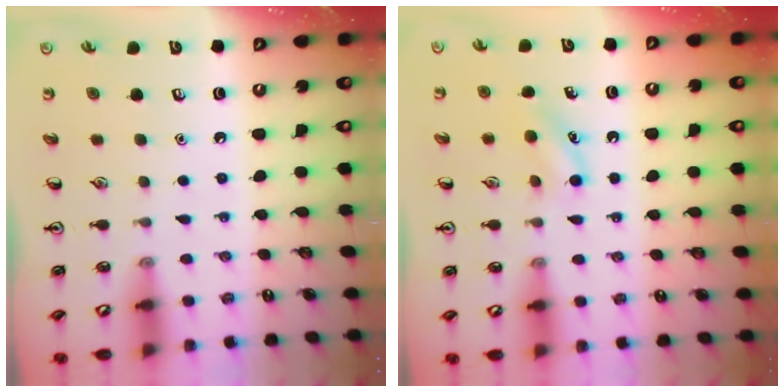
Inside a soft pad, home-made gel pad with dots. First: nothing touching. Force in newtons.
{"total": 7.8, "press": 7.6, "slide": 1.8}